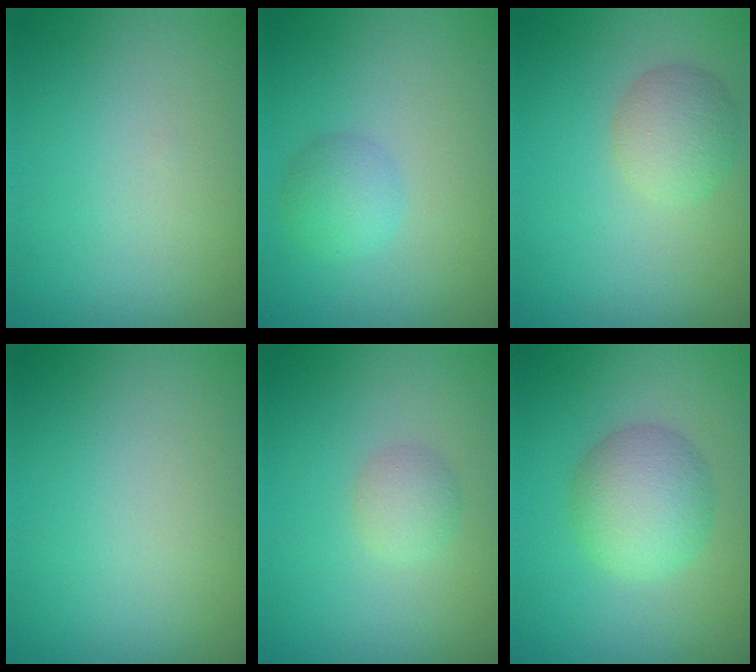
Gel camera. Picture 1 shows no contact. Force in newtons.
{"total": 2.1, "press": 2.1, "slide": 0.1}
{"total": 3.0, "press": 3.0, "slide": 0.0}
{"total": 0.0}
{"total": 1.7, "press": 1.7, "slide": 0.1}
{"total": 4.5, "press": 4.5, "slide": 0.1}